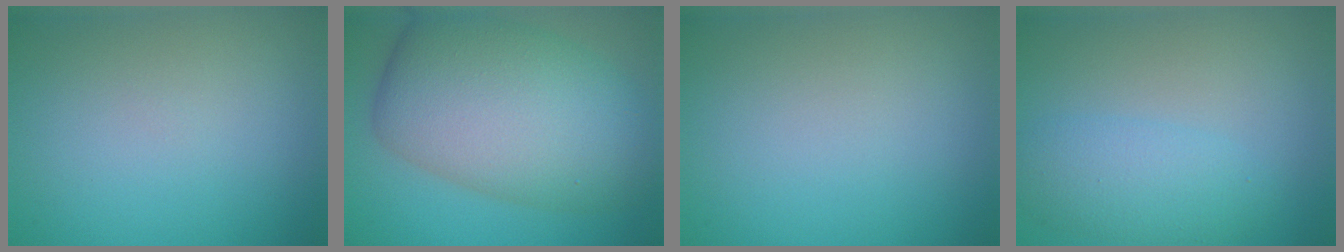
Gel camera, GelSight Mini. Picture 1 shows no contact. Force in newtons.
{"total": 11.7, "press": 11.7, "slide": 0.4}
{"total": 0.0}
{"total": 2.2, "press": 2.2, "slide": 0.1}